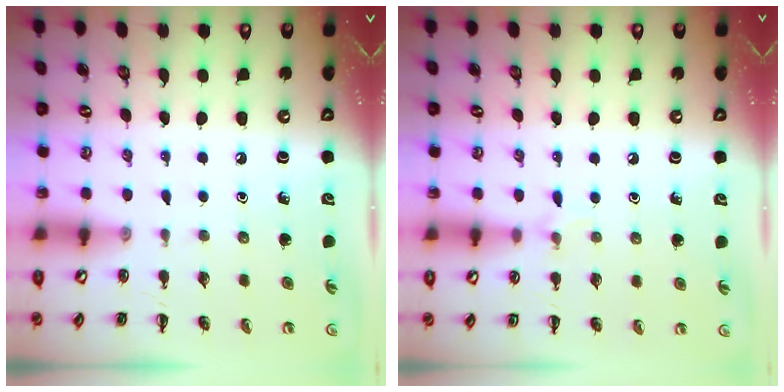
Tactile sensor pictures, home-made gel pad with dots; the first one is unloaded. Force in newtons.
{"total": 4.8, "press": 4.5, "slide": 1.7}